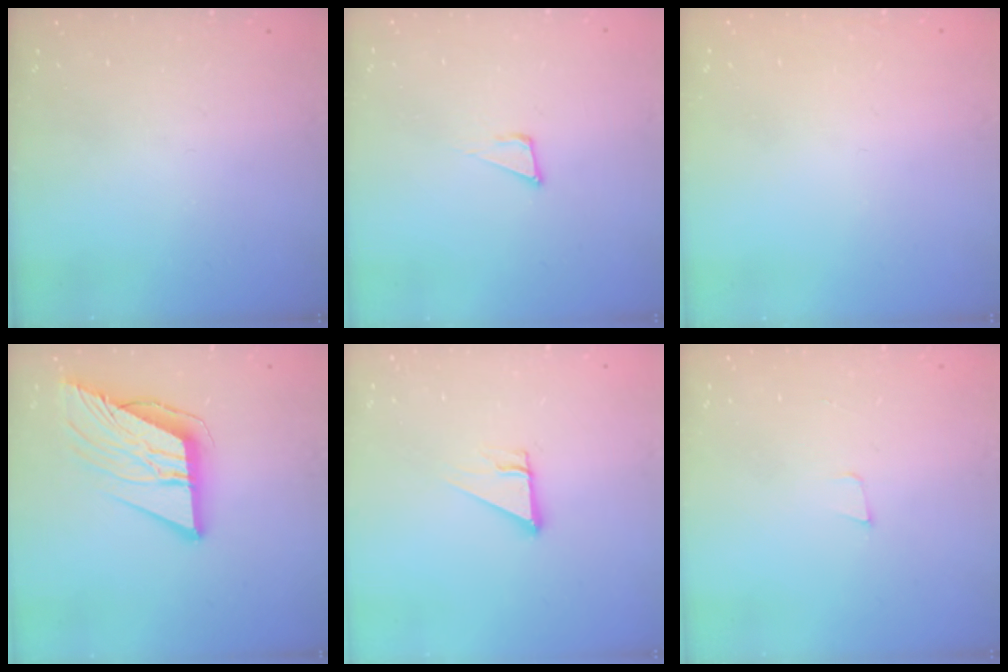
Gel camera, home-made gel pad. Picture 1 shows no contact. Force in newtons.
{"total": 4.3, "press": 4.3, "slide": 0.1}
{"total": 1.6, "press": 1.6, "slide": 0.1}
{"total": 11.3, "press": 11.2, "slide": 1.5}
{"total": 4.2, "press": 4.2, "slide": 0.3}
{"total": 3.3, "press": 2.0, "slide": 2.6}